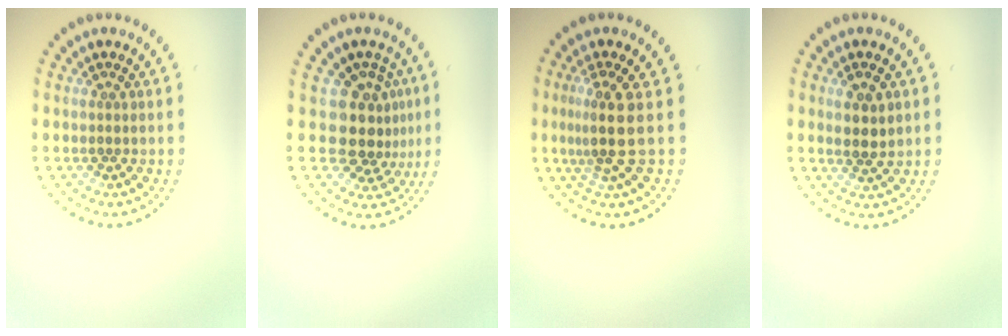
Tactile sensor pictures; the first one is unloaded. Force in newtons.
{"total": 4.1, "press": 3.3, "slide": 2.4}
{"total": 3.4, "press": 2.6, "slide": 2.2}
{"total": 2.5, "press": 2.4, "slide": 0.4}